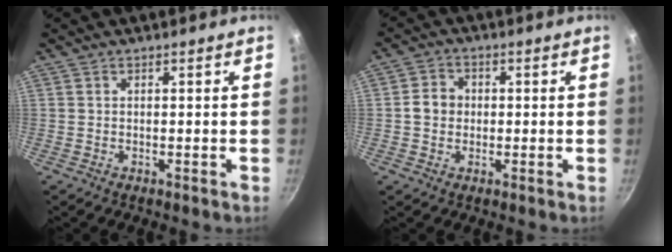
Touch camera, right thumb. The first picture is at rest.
{"total": 4.6, "force": [-0.1, 4.1, 2.2], "torque": [-0.027, 0.012, -0.007]}